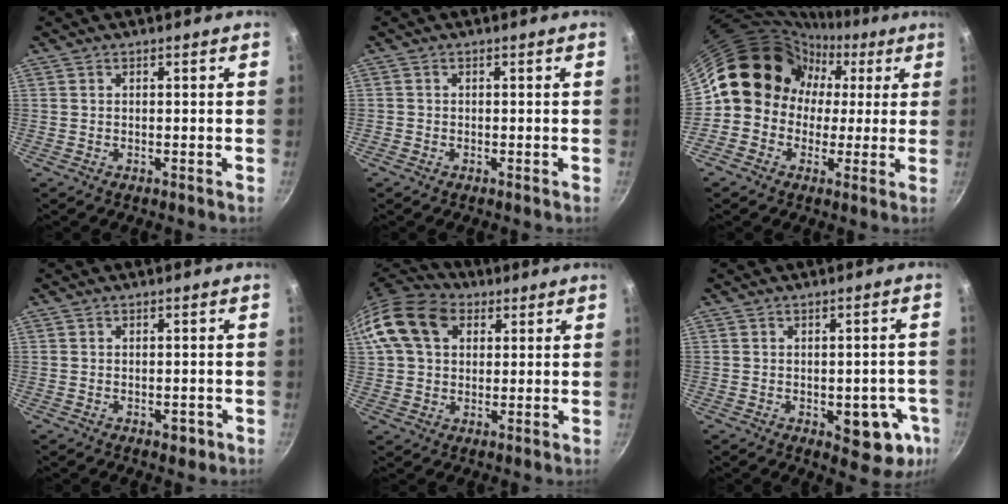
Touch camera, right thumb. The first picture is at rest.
{"total": 0.6, "force": [-0.3, 0.5, 0.0], "torque": [0.000, 0.002, -0.009]}
{"total": 14.6, "force": [0.8, 13.3, 5.9], "torque": [-0.042, 0.041, -0.006]}
{"total": 2.2, "force": [-0.9, 1.4, 1.4], "torque": [-0.011, 0.009, -0.008]}
{"total": 14.8, "force": [4.8, 10.8, 8.9], "torque": [-0.154, 0.018, 0.073]}
{"total": 10.4, "force": [-3.1, 5.7, 8.2], "torque": [-0.049, 0.009, -0.033]}